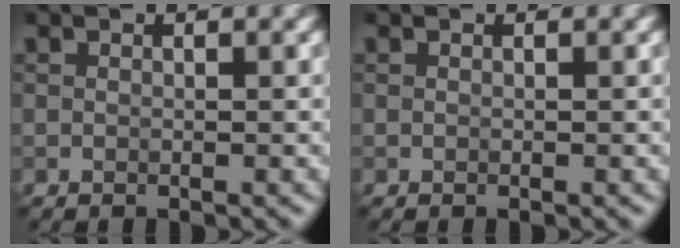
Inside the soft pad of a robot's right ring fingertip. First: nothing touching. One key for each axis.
{"total": 0.0}